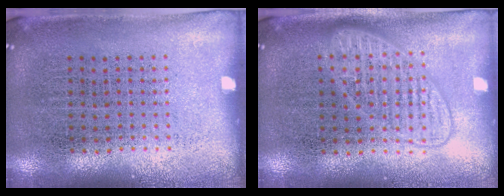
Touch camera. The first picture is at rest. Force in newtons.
{"total": 1.5, "press": 1.5, "slide": 0.2}